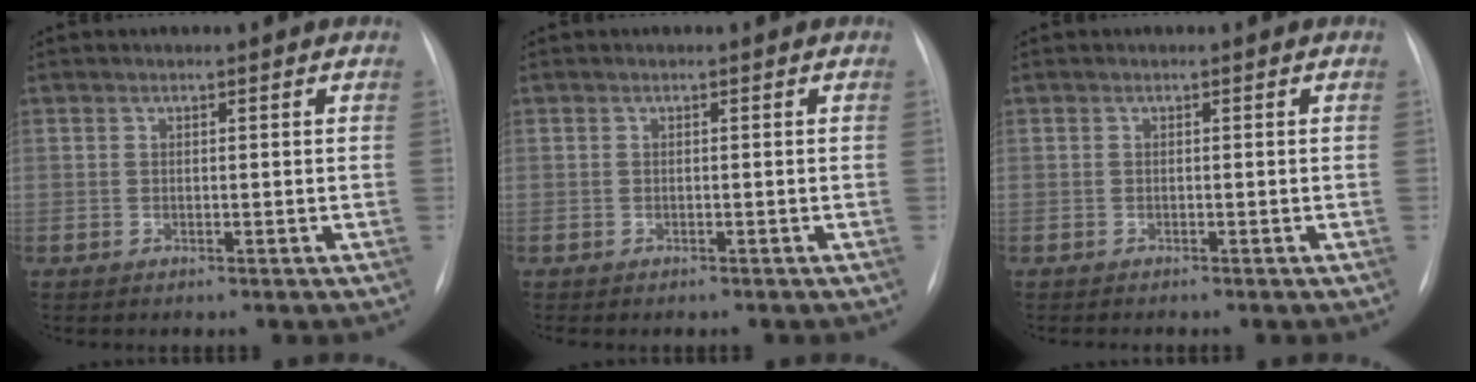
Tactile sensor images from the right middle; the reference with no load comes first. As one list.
[{"total": 1.2, "force": [-1.0, 0.4, 0.5], "torque": [-0.009, -0.003, -0.012]}, {"total": 0.9, "force": [-0.8, -0.1, 0.4], "torque": [-0.007, -0.003, -0.010]}]